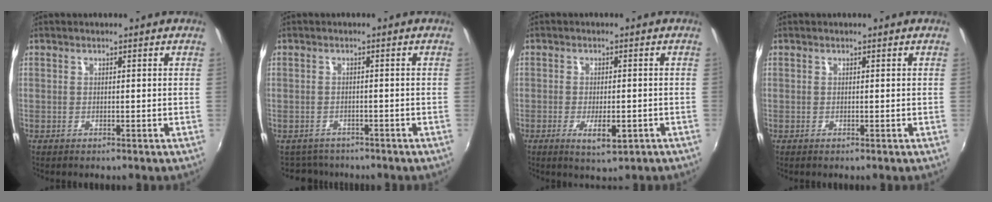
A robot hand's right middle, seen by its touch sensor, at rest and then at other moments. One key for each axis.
{"total": 4.4, "fx": -3.9, "fy": 2.1, "fz": 0.4, "tx": -0.020, "ty": -0.008, "tz": -0.061}
{"total": 4.6, "fx": -2.1, "fy": 1.7, "fz": 3.8, "tx": -0.075, "ty": -0.013, "tz": -0.031}
{"total": 0.0}